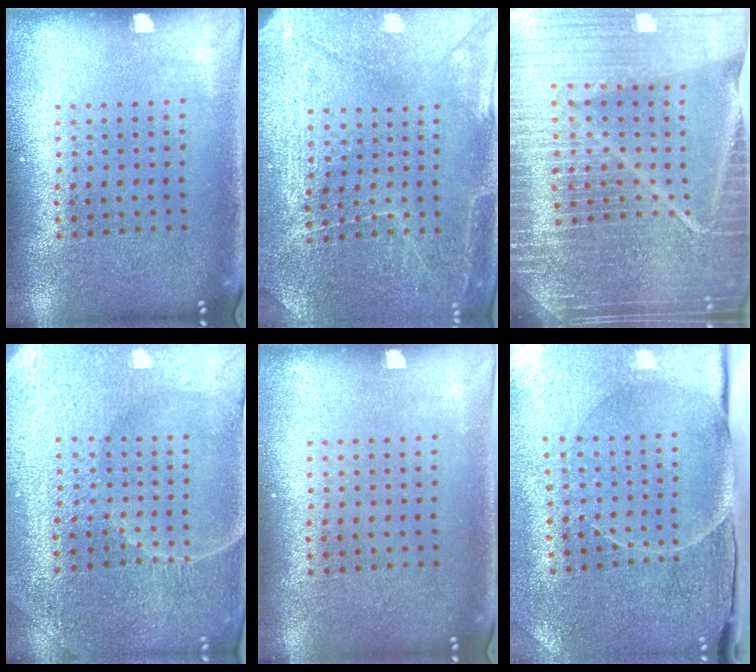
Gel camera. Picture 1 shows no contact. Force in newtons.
{"total": 2.9, "press": 2.9, "slide": 0.2}
{"total": 6.7, "press": 5.8, "slide": 3.4}
{"total": 4.2, "press": 4.0, "slide": 1.2}
{"total": 0.0}
{"total": 3.8, "press": 3.6, "slide": 1.3}